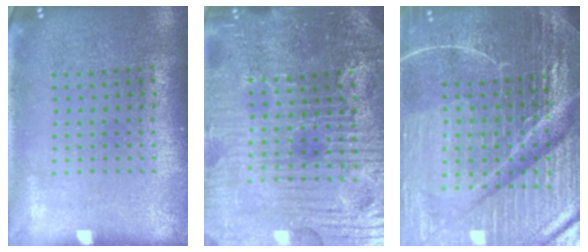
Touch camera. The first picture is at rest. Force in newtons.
{"total": 5.6, "press": 5.2, "slide": 1.9}
{"total": 6.8, "press": 6.0, "slide": 3.3}